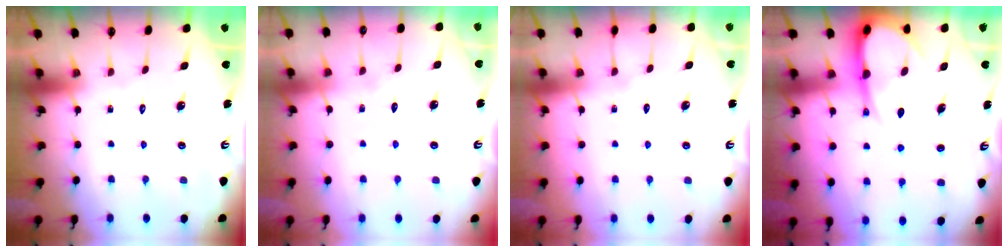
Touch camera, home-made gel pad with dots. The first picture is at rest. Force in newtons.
{"total": 4.7, "press": 4.6, "slide": 0.5}
{"total": 2.5, "press": 2.5, "slide": 0.4}
{"total": 10.2, "press": 10.1, "slide": 1.2}